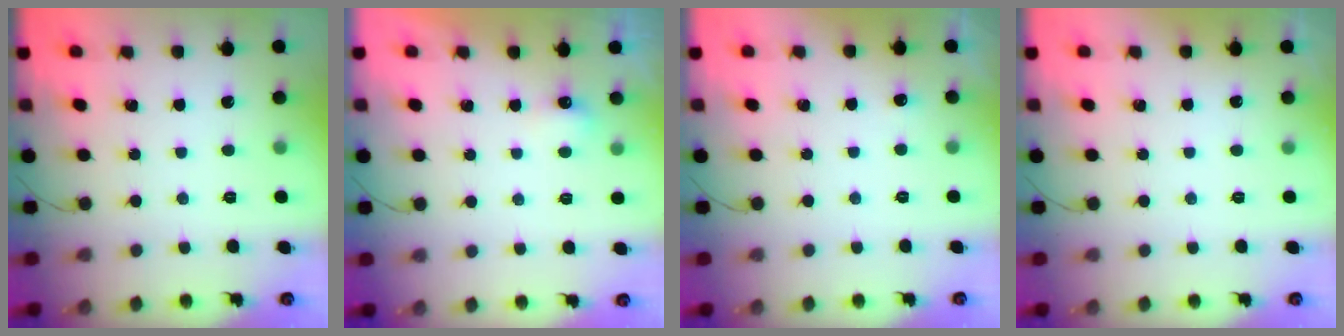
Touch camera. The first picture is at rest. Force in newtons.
{"total": 3.4, "press": 3.3, "slide": 0.8}
{"total": 2.8, "press": 2.6, "slide": 1.2}
{"total": 10.1, "press": 1.0, "slide": 10.0}